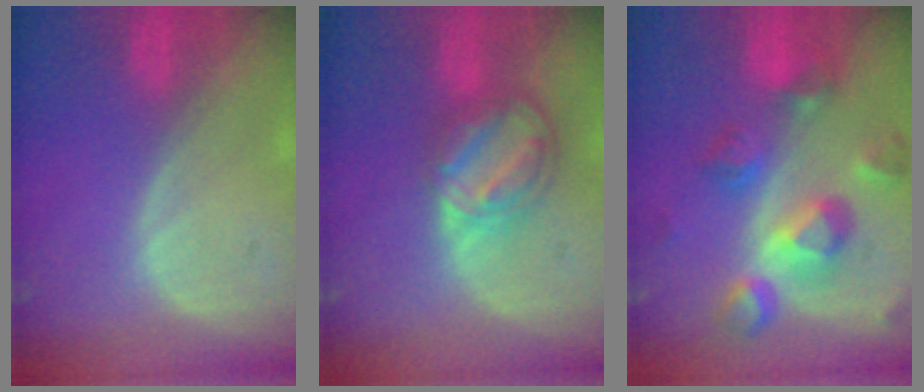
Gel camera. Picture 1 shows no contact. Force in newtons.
{"total": 8.1, "press": 7.0, "slide": 4.2}
{"total": 10.5, "press": 9.4, "slide": 4.8}